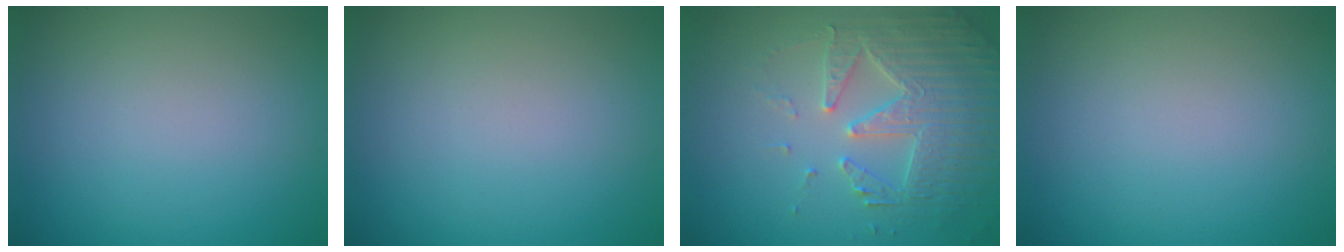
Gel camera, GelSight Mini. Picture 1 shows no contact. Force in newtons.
{"total": 0.0}
{"total": 4.7, "press": 4.5, "slide": 1.2}
{"total": 0.0}